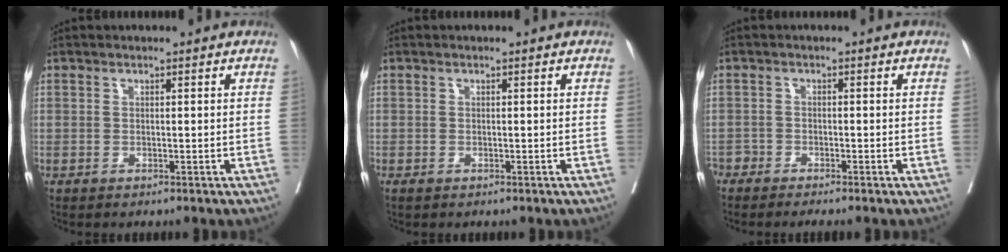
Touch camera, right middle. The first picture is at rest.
{"total": 0.0}
{"total": 3.0, "force": [-2.9, 0.4, 0.8], "torque": [-0.003, -0.006, -0.050]}